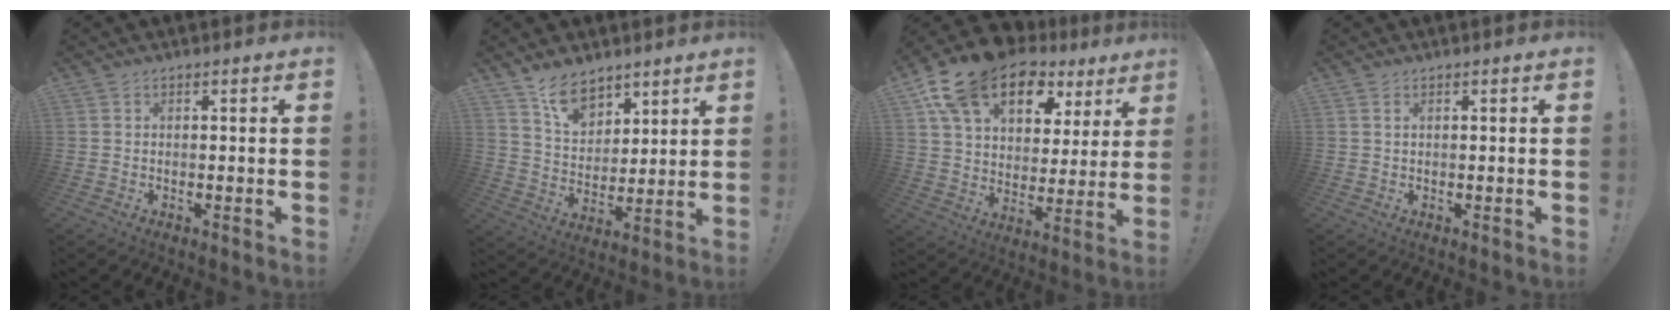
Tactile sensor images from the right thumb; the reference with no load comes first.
{"total": 10.4, "force": [7.7, 6.0, 3.6], "torque": [-0.057, -0.054, 0.148]}
{"total": 19.9, "force": [12.3, 11.2, 10.9], "torque": [-0.180, -0.069, 0.222]}
{"total": 0.7, "force": [0.4, 0.2, 0.6], "torque": [-0.011, 0.001, 0.007]}